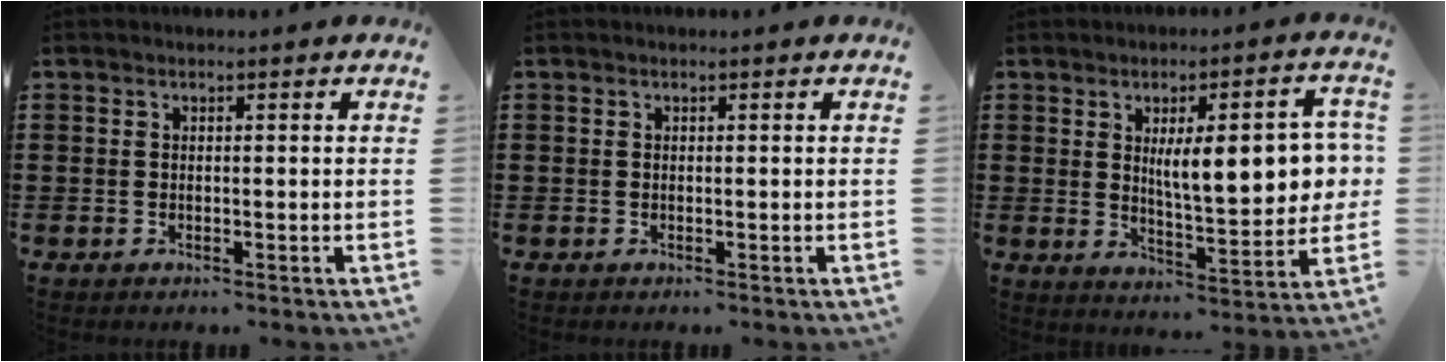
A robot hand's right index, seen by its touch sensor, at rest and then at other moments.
{"total": 0.0}
{"total": 11.1, "force": [2.1, 3.6, 10.3], "torque": [-0.151, -0.004, 0.028]}